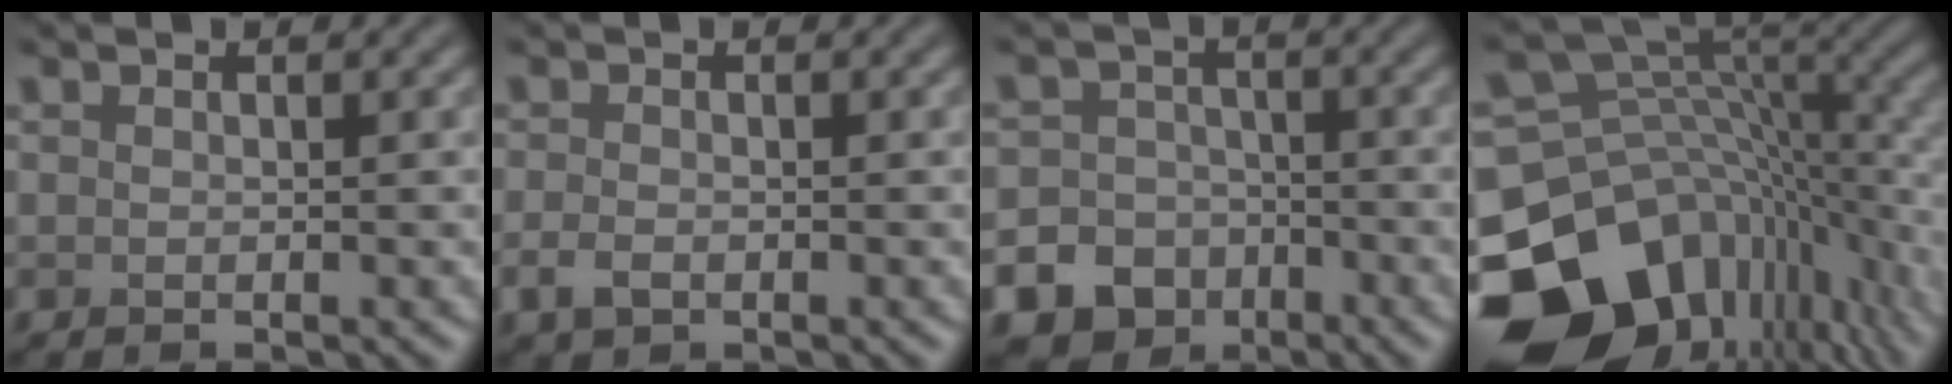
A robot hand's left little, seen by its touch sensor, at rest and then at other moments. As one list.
[{"total": 1.7, "force": [-0.8, 1.1, 1.1], "torque": [-0.024, -0.004, -0.017]}, {"total": 16.2, "force": [-8.6, 13.5, 2.6], "torque": [-0.078, -0.066, -0.157]}, {"total": 16.2, "force": [-6.7, 10.8, 10.1], "torque": [-0.210, -0.012, -0.105]}]